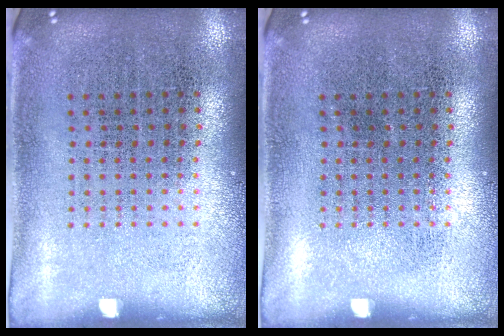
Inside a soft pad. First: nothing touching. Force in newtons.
{"total": 0.0}